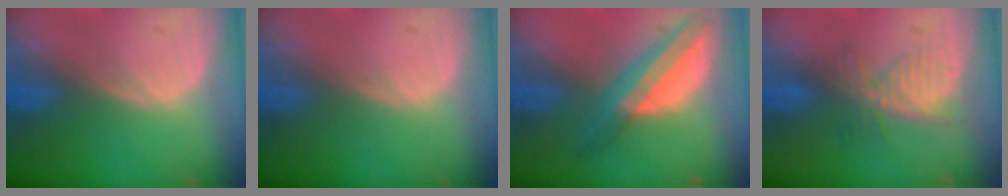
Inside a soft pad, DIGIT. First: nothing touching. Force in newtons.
{"total": 0.0}
{"total": 7.8, "press": 6.6, "slide": 4.1}
{"total": 4.9, "press": 4.8, "slide": 1.1}